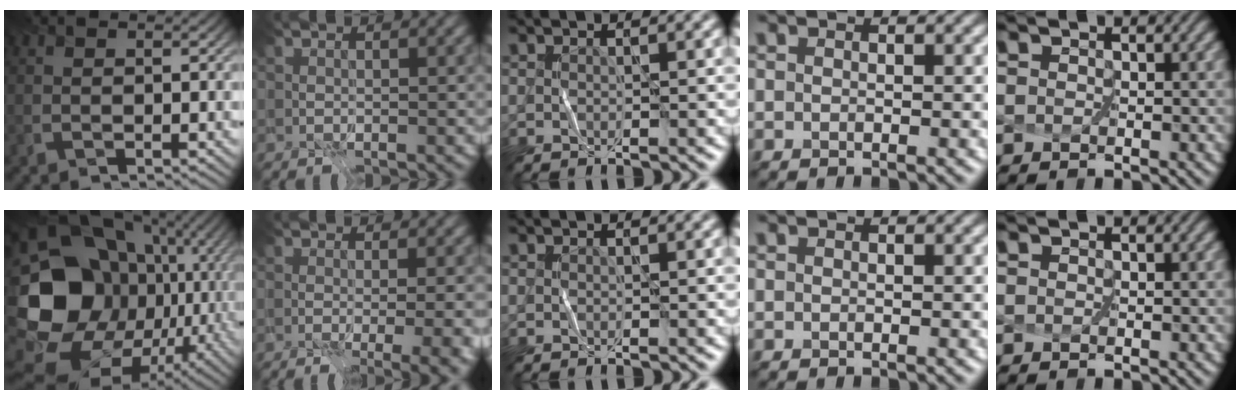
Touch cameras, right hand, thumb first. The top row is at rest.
{"thumb": {"total": 22.0, "force": [-2.0, 17.8, 12.8], "torque": [-0.283, -0.052, -0.009]}, "index": {"total": 7.1, "force": [-1.5, 2.6, 6.5], "torque": [-0.062, -0.020, 0.012]}}